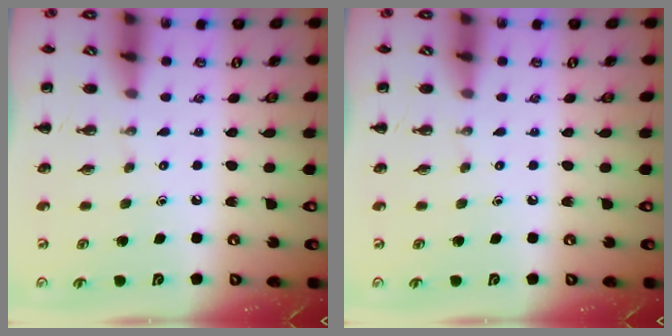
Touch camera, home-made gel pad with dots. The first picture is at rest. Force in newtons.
{"total": 0.0}